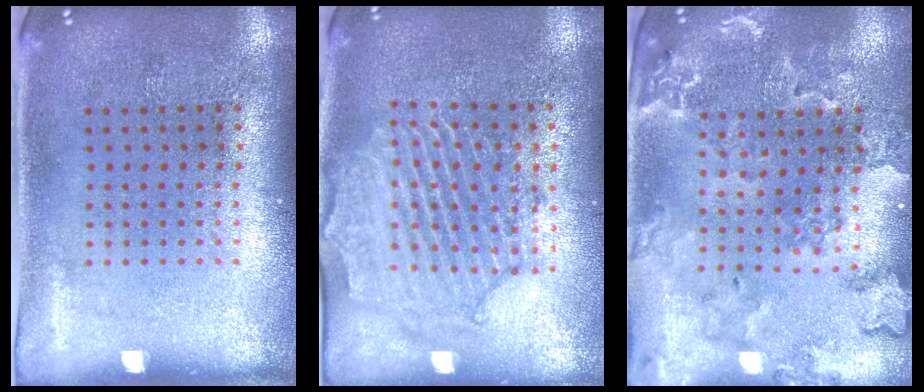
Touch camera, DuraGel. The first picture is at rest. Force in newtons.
{"total": 2.3, "press": 2.1, "slide": 0.7}
{"total": 1.9, "press": 1.9, "slide": 0.2}